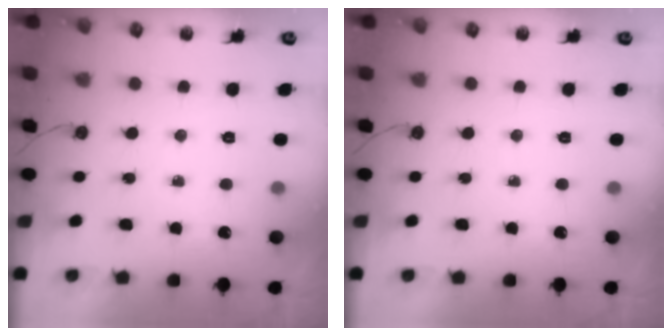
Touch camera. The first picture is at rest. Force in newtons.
{"total": 0.0}